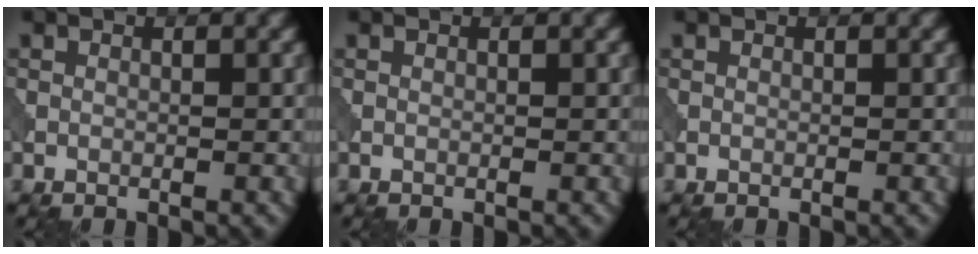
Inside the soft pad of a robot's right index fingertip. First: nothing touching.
{"total": 0.0}
{"total": 0.0}